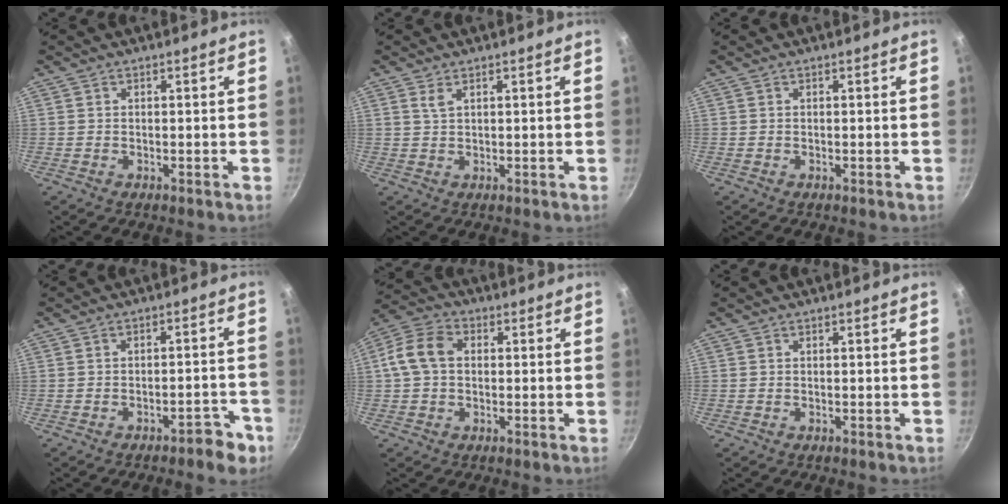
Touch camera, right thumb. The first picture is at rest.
{"total": 1.5, "force": [0.9, 0.6, 1.1], "torque": [-0.025, 0.000, 0.024]}
{"total": 0.0}
{"total": 5.1, "force": [-3.5, 1.8, 3.2], "torque": [-0.033, 0.036, -0.043]}
{"total": 8.4, "force": [0.8, 6.0, 5.8], "torque": [-0.117, 0.027, 0.009]}
{"total": 0.0}